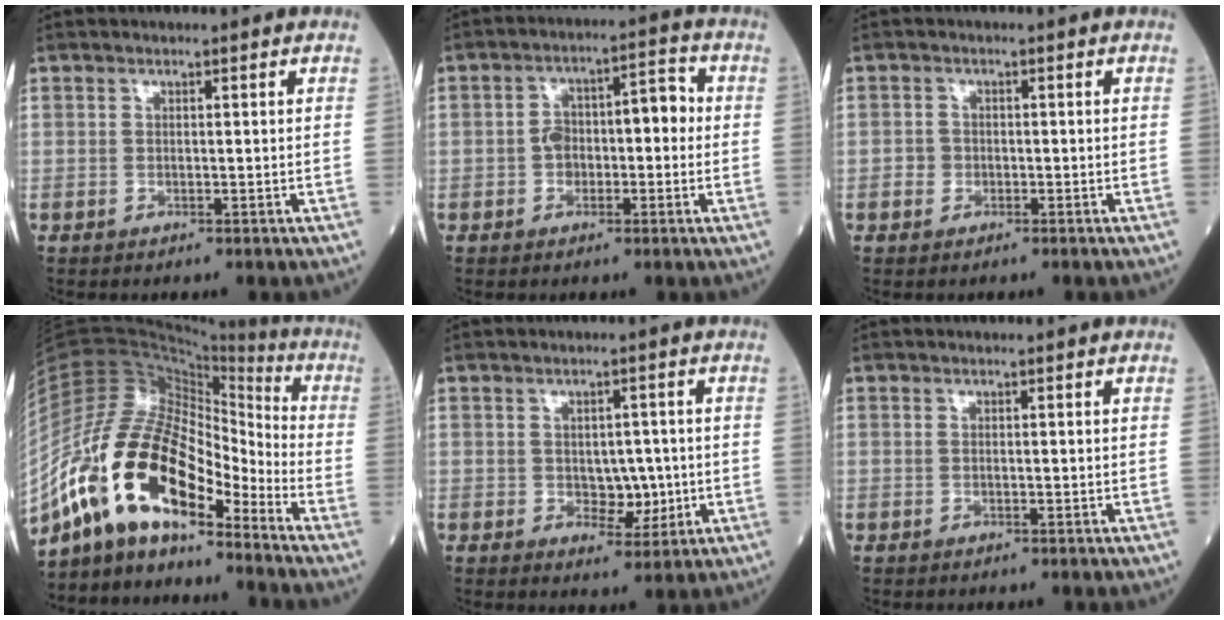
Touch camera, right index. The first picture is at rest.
{"total": 7.0, "force": [-0.4, 3.7, 5.9], "torque": [-0.099, 0.042, -0.008]}
{"total": 1.4, "force": [-0.5, 1.2, 0.3], "torque": [-0.001, 0.007, -0.010]}
{"total": 18.3, "force": [-12.7, 6.1, 11.7], "torque": [-0.229, 0.028, -0.236]}
{"total": 4.4, "force": [-0.4, 2.8, 3.4], "torque": [-0.038, 0.002, 0.002]}
{"total": 0.0}